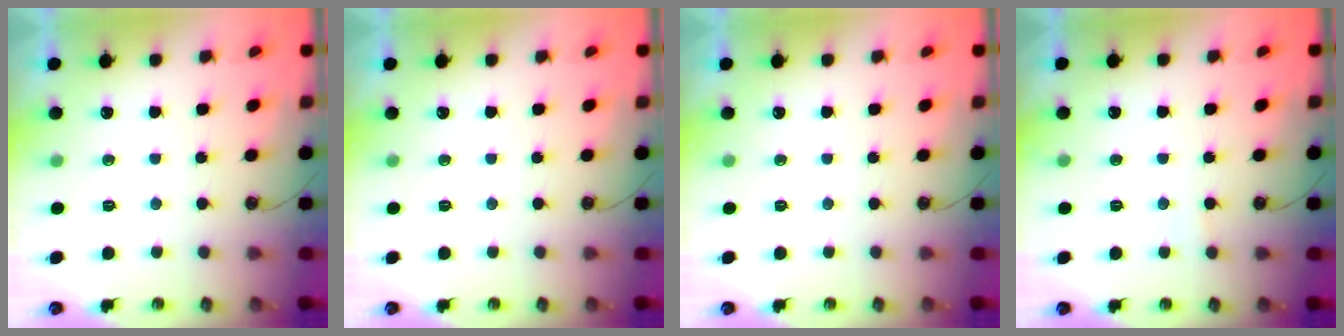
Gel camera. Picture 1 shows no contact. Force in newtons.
{"total": 0.0}
{"total": 0.0}
{"total": 4.9, "press": 4.8, "slide": 0.3}